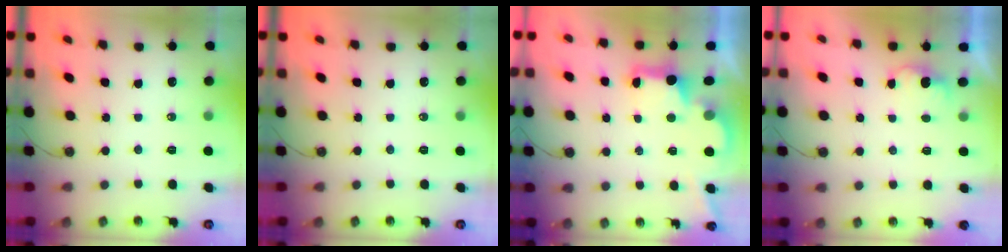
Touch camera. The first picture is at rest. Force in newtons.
{"total": 0.0}
{"total": 2.9, "press": 2.7, "slide": 0.9}
{"total": 2.2, "press": 2.0, "slide": 0.9}